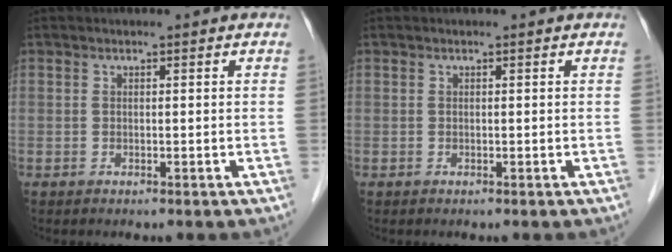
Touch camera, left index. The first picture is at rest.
{"total": 0.0}